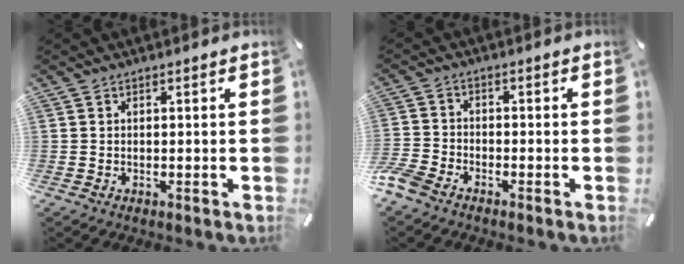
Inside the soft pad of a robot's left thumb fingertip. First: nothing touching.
{"total": 4.3, "force": [-3.4, 2.1, 1.7], "torque": [-0.059, 0.008, -0.072]}